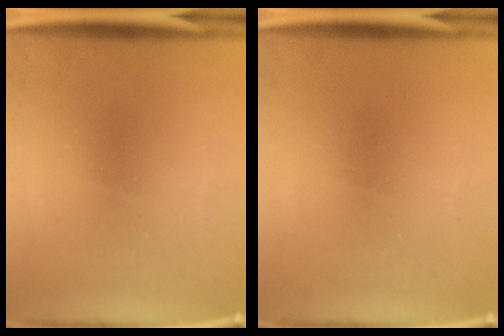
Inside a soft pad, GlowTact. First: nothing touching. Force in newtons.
{"total": 0.0}